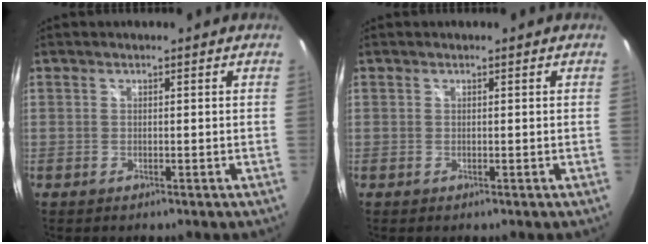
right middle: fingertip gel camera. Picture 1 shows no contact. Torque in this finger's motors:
{"motor_torque": [0.20, -0.23, -0.03, 0.01]}